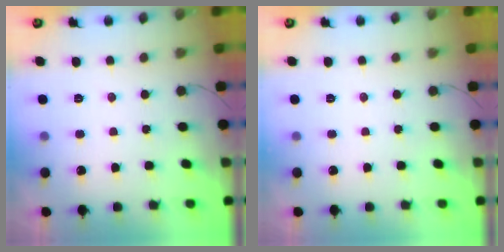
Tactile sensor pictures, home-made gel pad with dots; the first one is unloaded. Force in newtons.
{"total": 0.0}